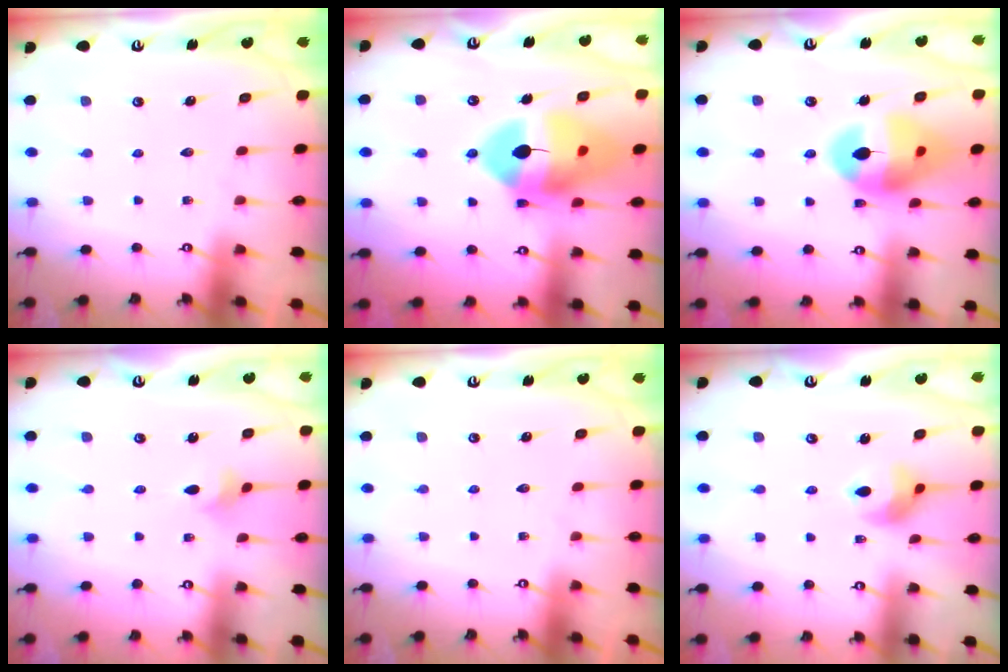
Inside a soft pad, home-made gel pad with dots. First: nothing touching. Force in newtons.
{"total": 16.0, "press": 15.8, "slide": 2.1}
{"total": 15.1, "press": 14.9, "slide": 2.1}
{"total": 2.1, "press": 2.1, "slide": 0.5}
{"total": 0.0}
{"total": 7.5, "press": 7.5, "slide": 0.8}